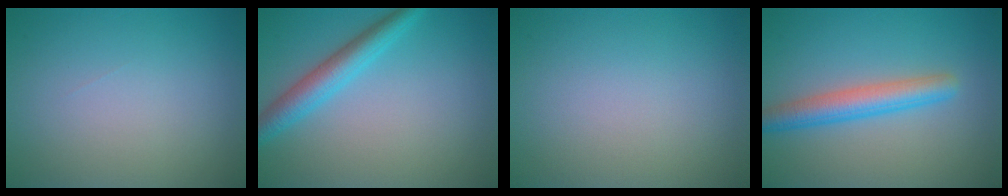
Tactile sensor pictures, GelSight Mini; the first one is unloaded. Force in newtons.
{"total": 3.6, "press": 3.6, "slide": 0.2}
{"total": 0.0}
{"total": 3.9, "press": 3.9, "slide": 0.1}